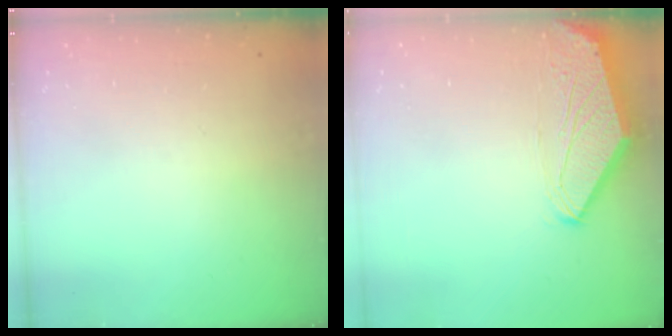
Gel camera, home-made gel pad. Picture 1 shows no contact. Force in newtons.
{"total": 0.0}